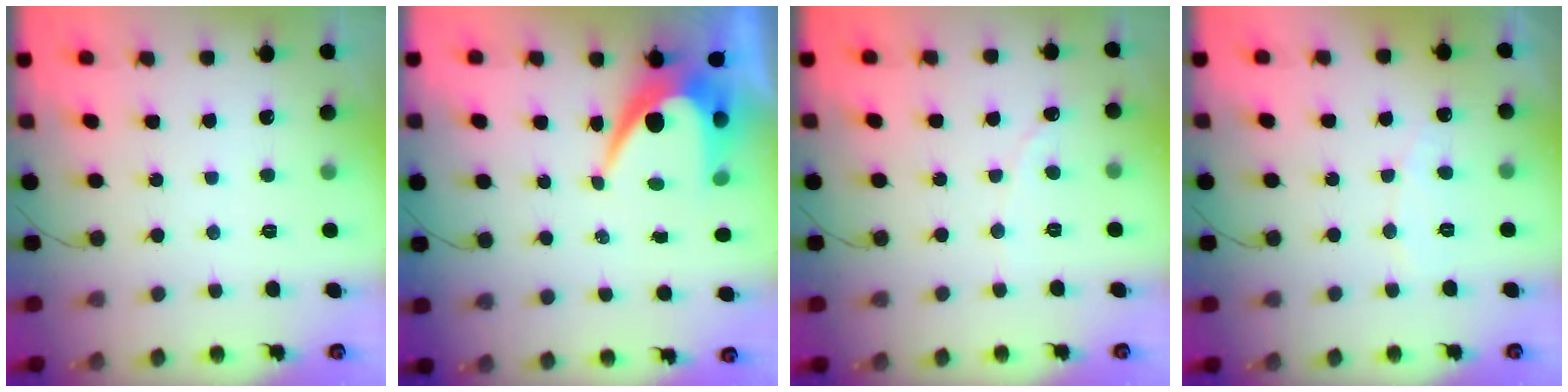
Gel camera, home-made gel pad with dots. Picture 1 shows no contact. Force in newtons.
{"total": 9.2, "press": 9.1, "slide": 0.6}
{"total": 0.0}
{"total": 4.2, "press": 4.2, "slide": 0.4}